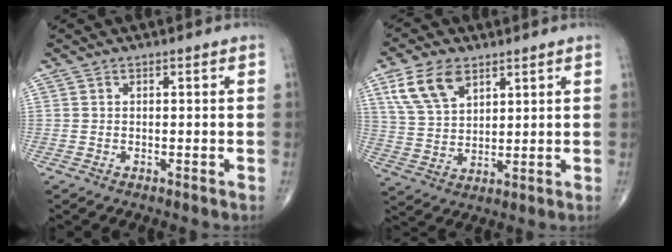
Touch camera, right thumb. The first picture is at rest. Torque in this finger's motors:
{"motor_torque": [-0.77, 0.93, 0.23, -0.08, 0.08]}